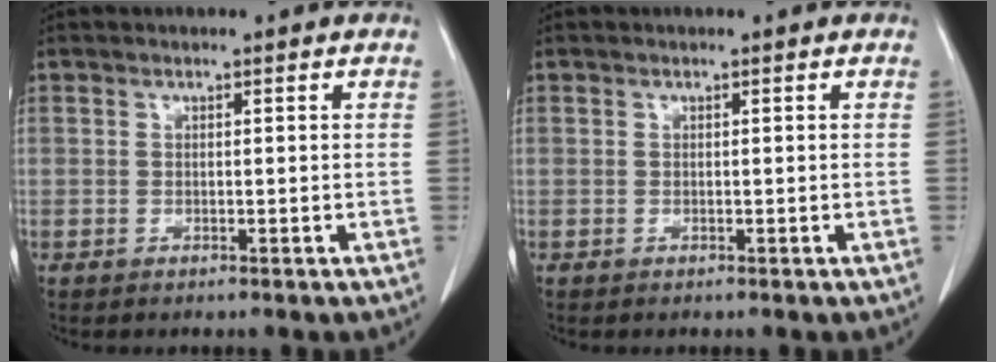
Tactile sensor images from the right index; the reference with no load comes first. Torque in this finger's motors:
{"motor_torque": [-0.01, 0.01, 0.00, 0.00]}